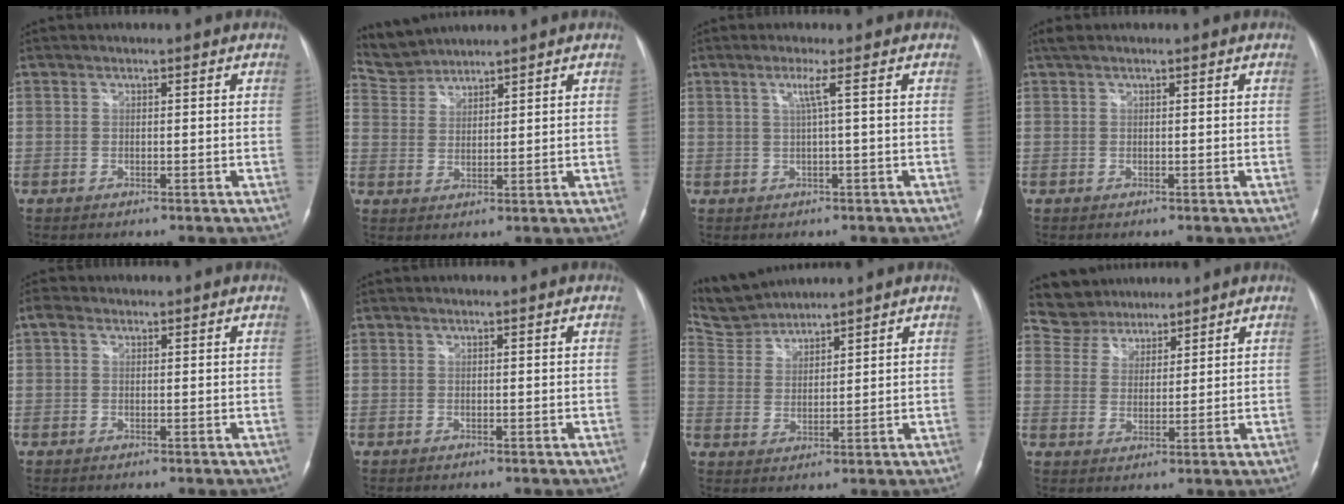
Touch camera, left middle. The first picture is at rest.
{"total": 4.7, "force": [4.6, 0.1, -0.7], "torque": [0.002, 0.017, 0.099]}
{"total": 2.2, "force": [0.5, -0.9, 1.9], "torque": [-0.042, -0.001, 0.013]}
{"total": 1.1, "force": [0.9, 0.2, 0.6], "torque": [-0.018, 0.017, 0.018]}
{"total": 1.4, "force": [0.6, 1.1, 0.7], "torque": [-0.017, 0.017, 0.007]}
{"total": 0.0}
{"total": 6.9, "force": [6.9, 0.5, 0.0], "torque": [-0.015, 0.015, 0.146]}
{"total": 6.0, "force": [5.4, 2.5, -0.7], "torque": [0.005, 0.014, 0.102]}